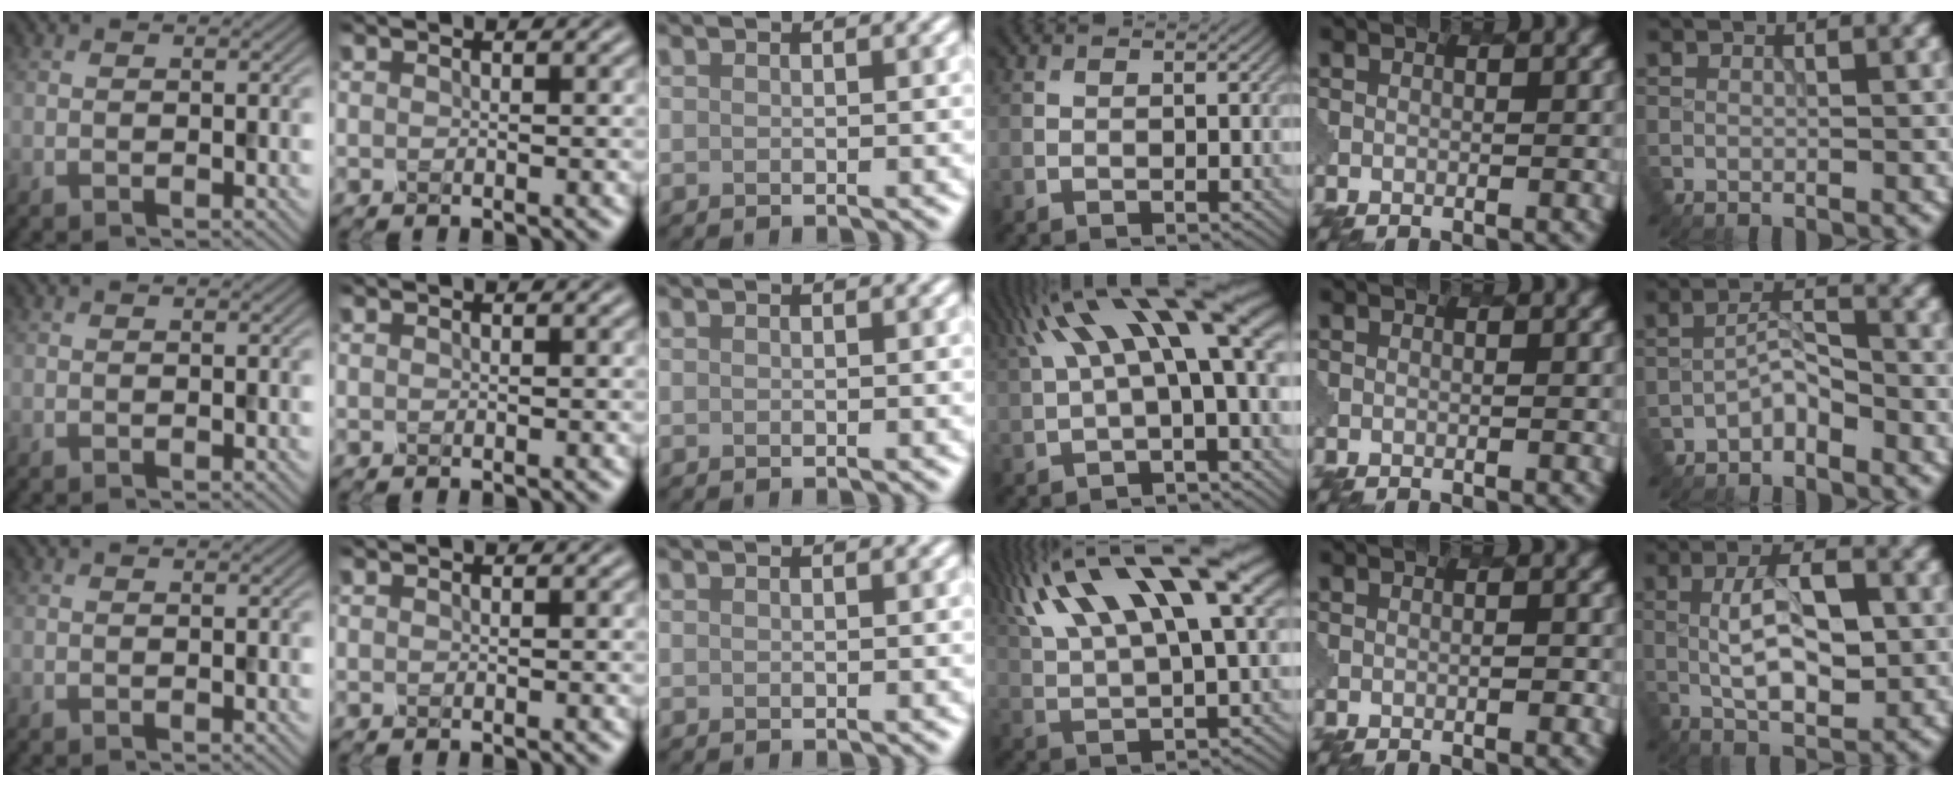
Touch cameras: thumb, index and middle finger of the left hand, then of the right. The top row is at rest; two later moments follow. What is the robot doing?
{"motion": "dispense", "object": "oil cruet"}